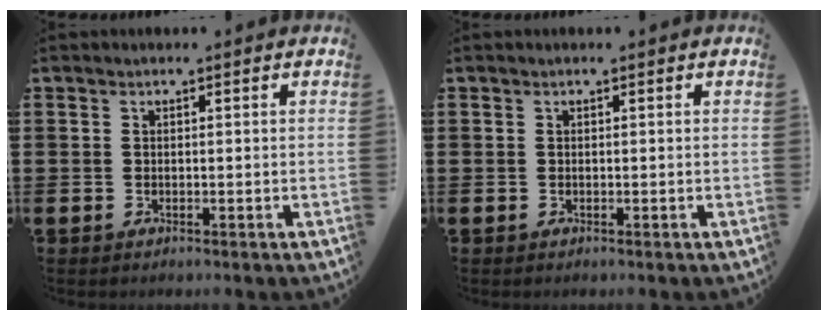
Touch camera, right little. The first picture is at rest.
{"total": 0.0}